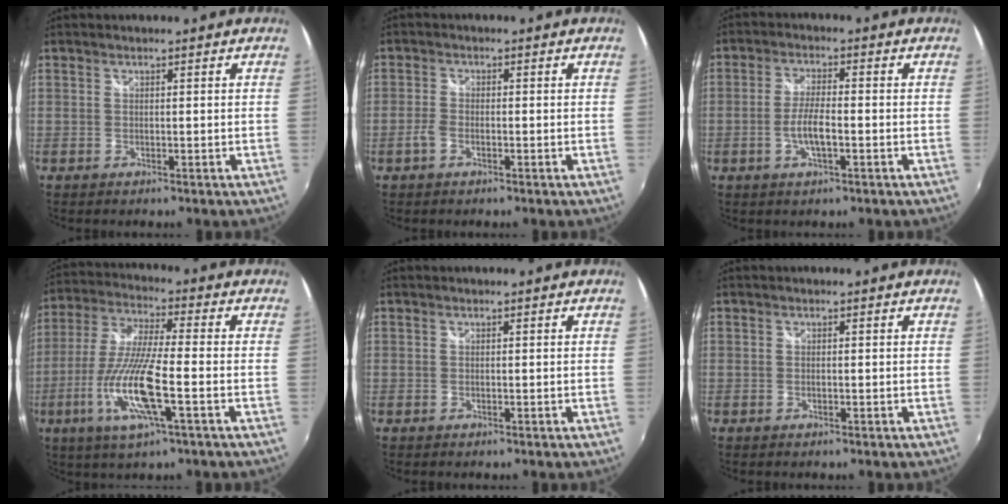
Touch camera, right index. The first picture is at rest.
{"total": 2.5, "force": [-1.3, 1.1, 1.8], "torque": [-0.050, 0.003, -0.030]}
{"total": 5.1, "force": [-1.6, 1.2, 4.7], "torque": [-0.098, 0.002, -0.030]}
{"total": 14.6, "force": [-5.0, 1.8, 13.6], "torque": [-0.285, -0.016, -0.098]}
{"total": 0.0}
{"total": 0.0}